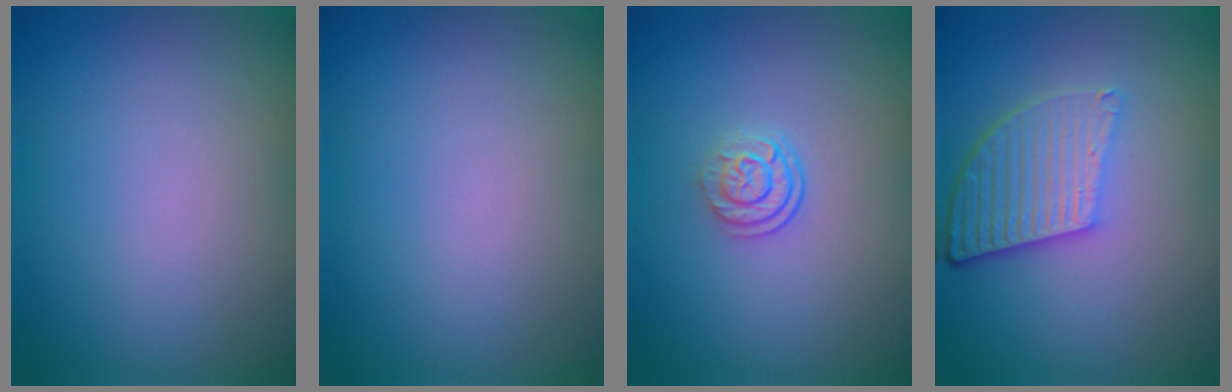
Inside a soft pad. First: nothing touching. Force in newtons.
{"total": 0.0}
{"total": 2.5, "press": 1.8, "slide": 1.8}
{"total": 5.4, "press": 3.9, "slide": 3.8}